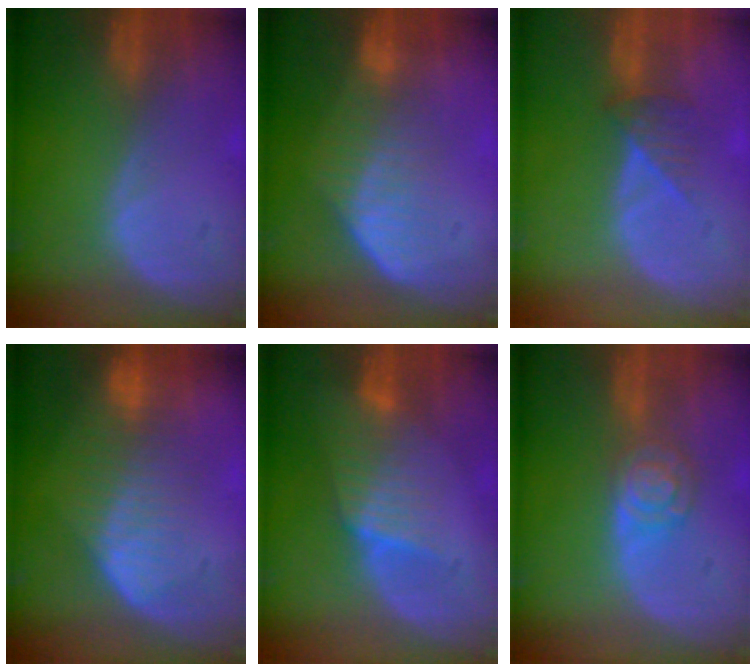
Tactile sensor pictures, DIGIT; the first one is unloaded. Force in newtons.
{"total": 7.3, "press": 6.2, "slide": 3.9}
{"total": 3.3, "press": 2.9, "slide": 1.5}
{"total": 7.5, "press": 7.2, "slide": 2.1}
{"total": 6.6, "press": 5.9, "slide": 3.0}
{"total": 5.3, "press": 4.6, "slide": 2.5}